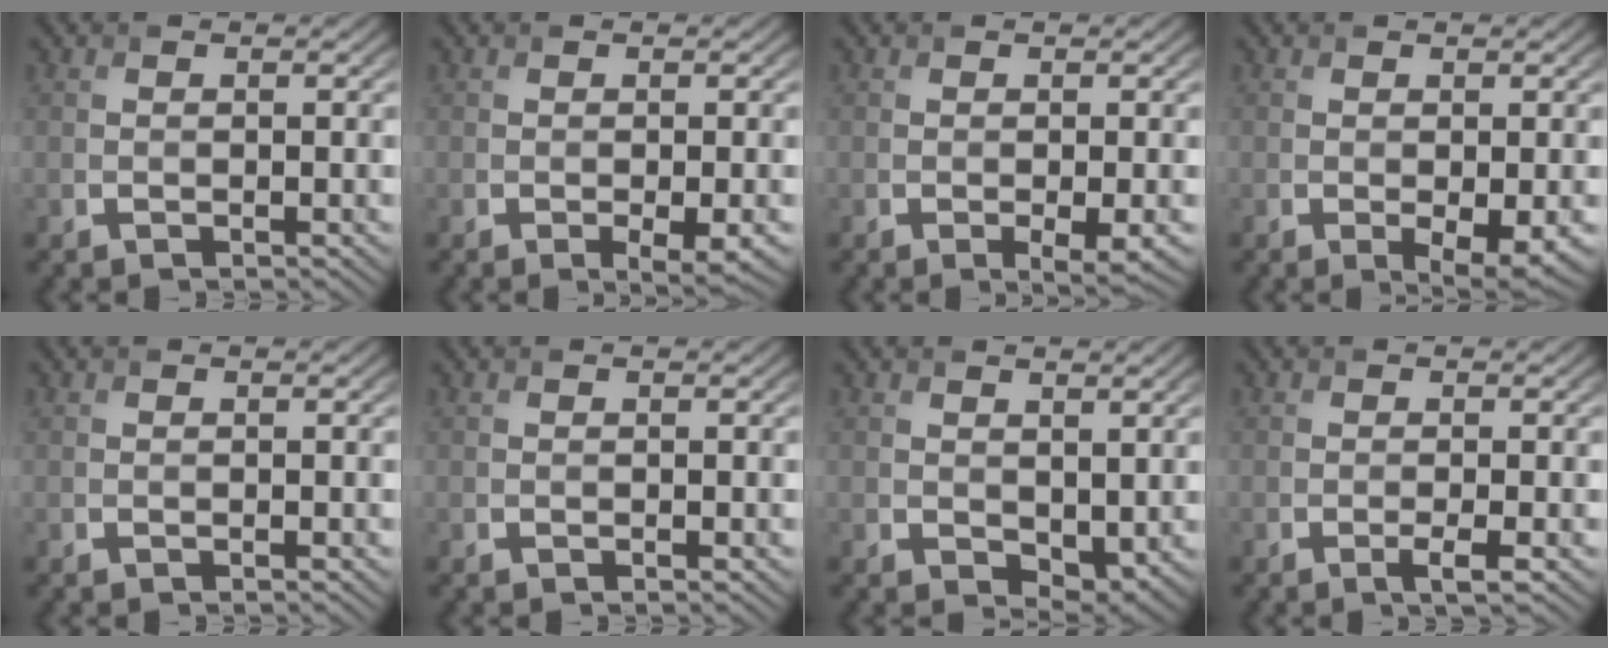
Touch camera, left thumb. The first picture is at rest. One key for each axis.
{"total": 2.3, "fx": -0.9, "fy": 0.4, "fz": 2.1, "tx": -0.038, "ty": -0.007, "tz": -0.012}
{"total": 2.0, "fx": -0.6, "fy": 0.2, "fz": 1.9, "tx": -0.033, "ty": -0.005, "tz": -0.008}
{"total": 3.2, "fx": -1.0, "fy": 1.0, "fz": 2.9, "tx": -0.048, "ty": -0.012, "tz": -0.009}
{"total": 0.0}
{"total": 0.0}
{"total": 2.6, "fx": 1.0, "fy": 1.7, "fz": 1.8, "tx": -0.036, "ty": -0.009, "tz": 0.023}
{"total": 1.4, "fx": -0.5, "fy": 0.1, "fz": 1.4, "tx": -0.023, "ty": -0.002, "tz": -0.012}